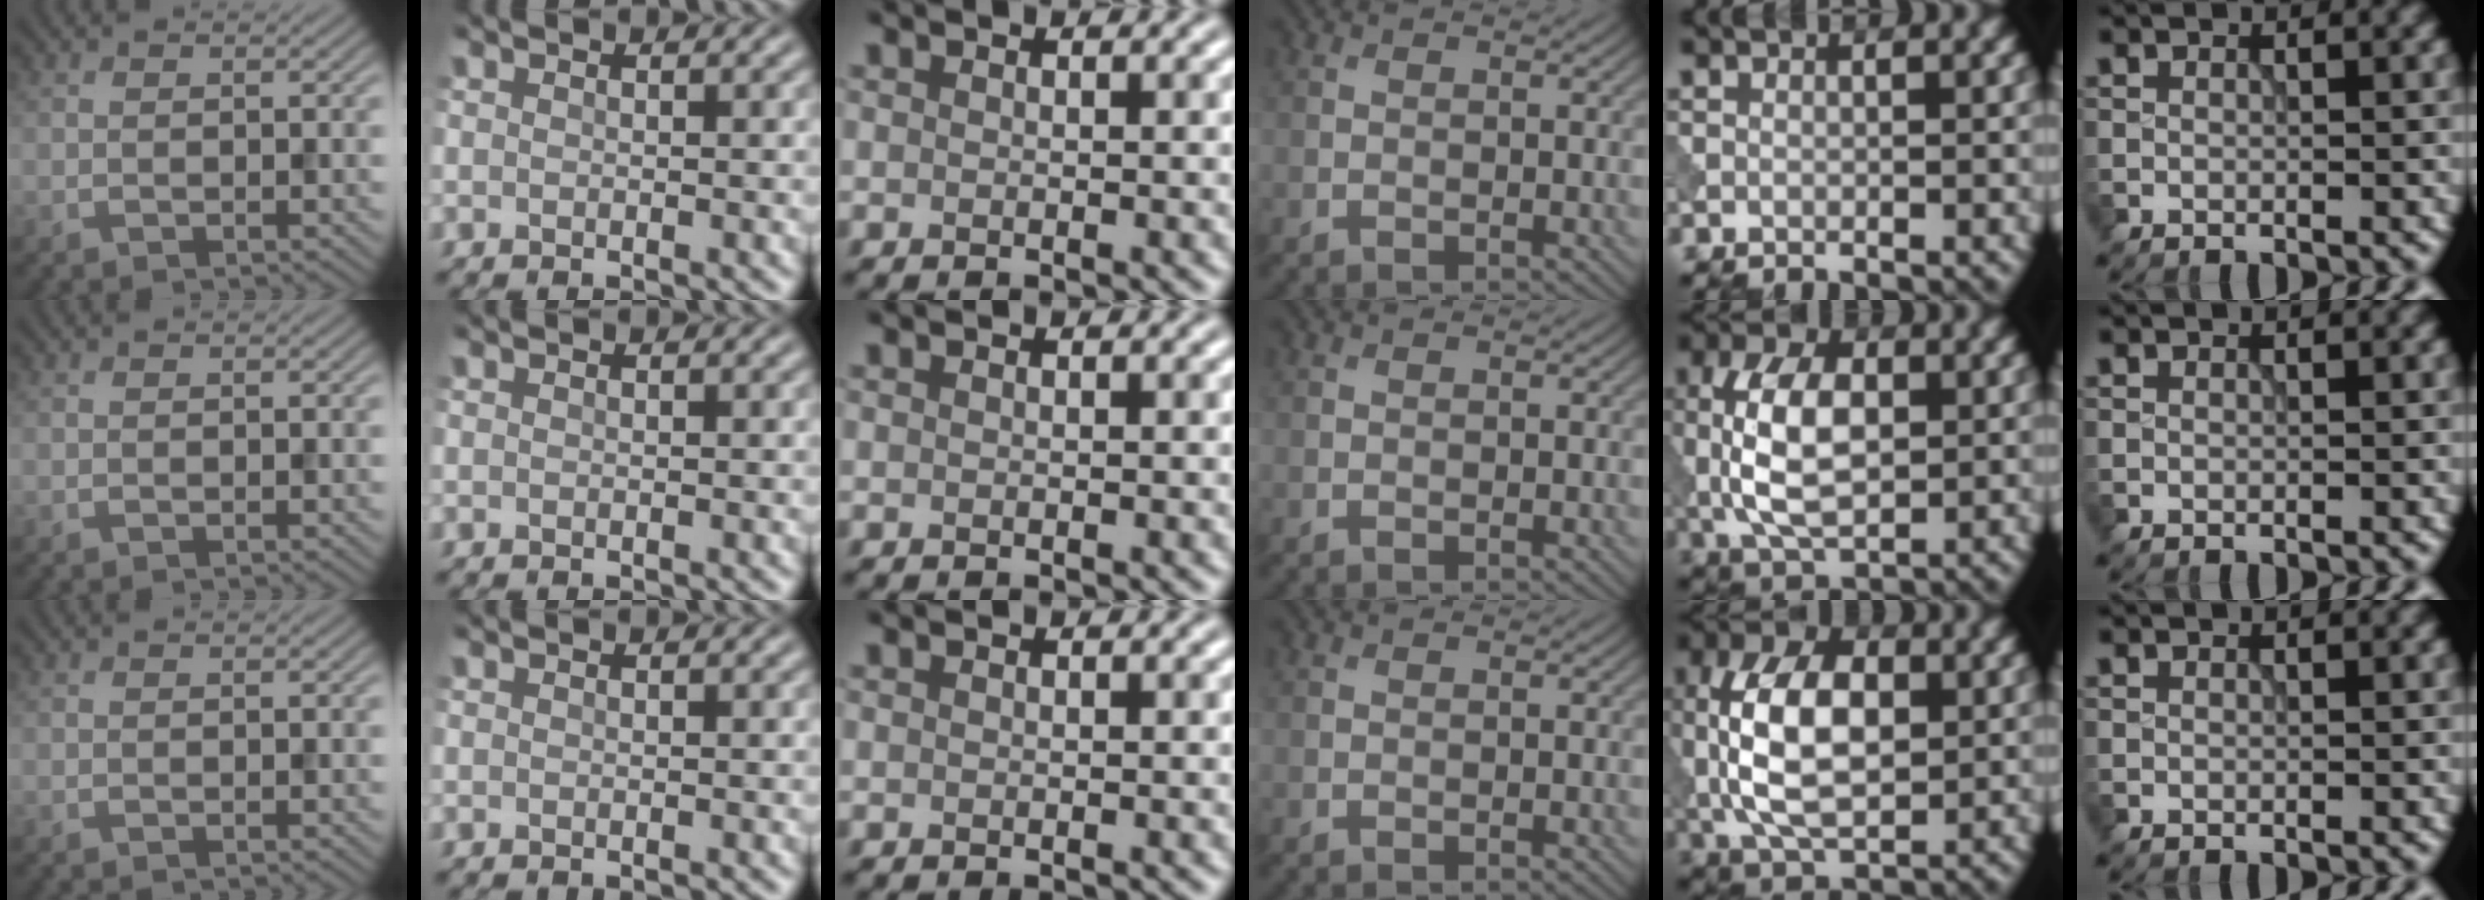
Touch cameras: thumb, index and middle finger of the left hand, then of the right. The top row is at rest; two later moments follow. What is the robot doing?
{"motion": "press", "object": "tv remote"}